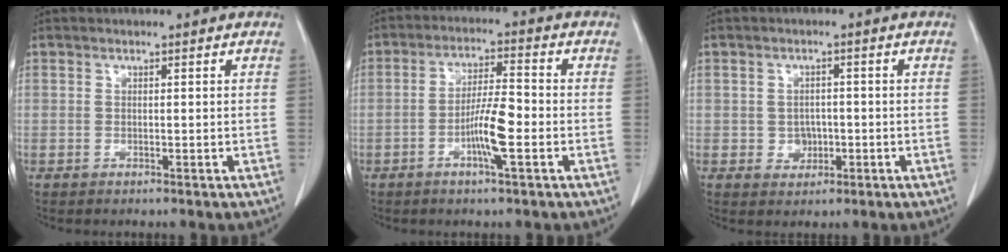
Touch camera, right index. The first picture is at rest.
{"total": 6.9, "force": [-2.3, 0.6, 6.5], "torque": [-0.125, 0.002, -0.042]}
{"total": 2.8, "force": [-0.6, 2.4, 1.4], "torque": [-0.015, 0.005, -0.002]}